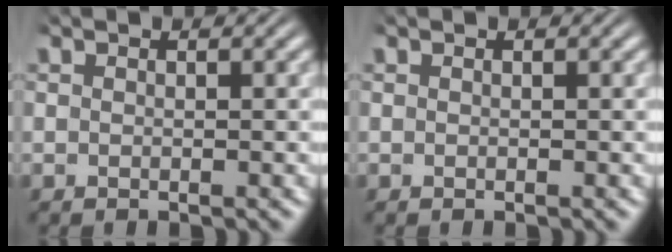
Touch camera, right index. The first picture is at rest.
{"total": 0.0}